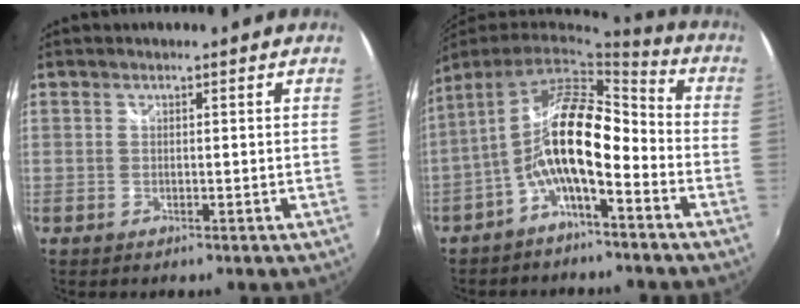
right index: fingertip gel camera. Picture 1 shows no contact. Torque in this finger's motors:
{"motor_torque": [1.40, -0.74, 1.05, 0.21]}